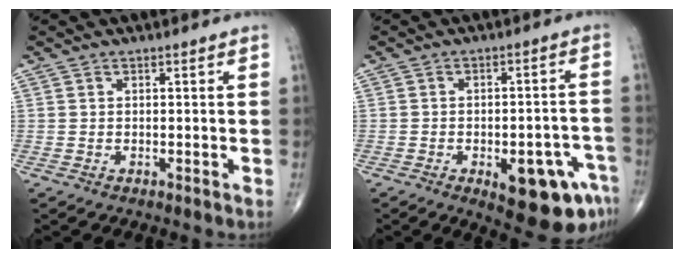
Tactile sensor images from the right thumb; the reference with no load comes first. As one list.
[{"total": 13.7, "force": [-6.4, 5.4, 10.8], "torque": [-0.102, 0.033, -0.071]}]